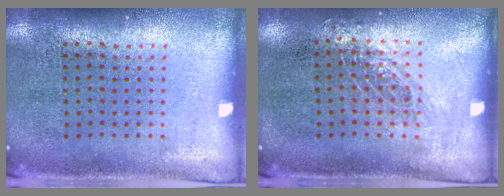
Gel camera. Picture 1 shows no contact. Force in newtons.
{"total": 0.9, "press": 0.8, "slide": 0.2}